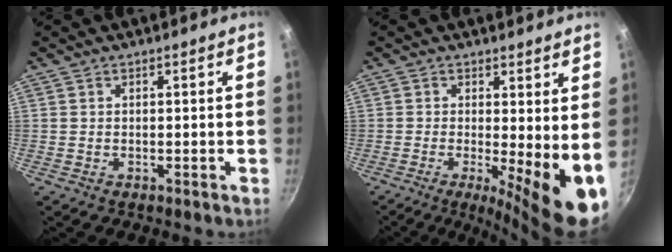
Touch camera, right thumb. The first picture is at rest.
{"total": 10.9, "force": [-0.9, 2.9, 10.4], "torque": [-0.123, -0.019, -0.011]}